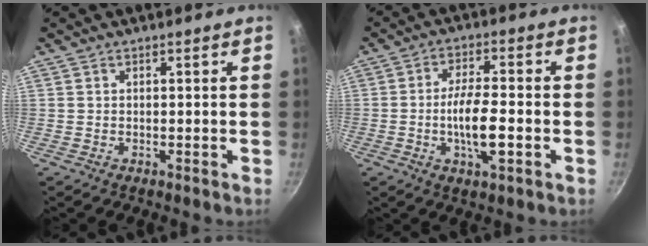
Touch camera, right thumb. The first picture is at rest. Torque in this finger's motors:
{"motor_torque": [1.96, 1.52, 1.97, -0.80, 0.85]}